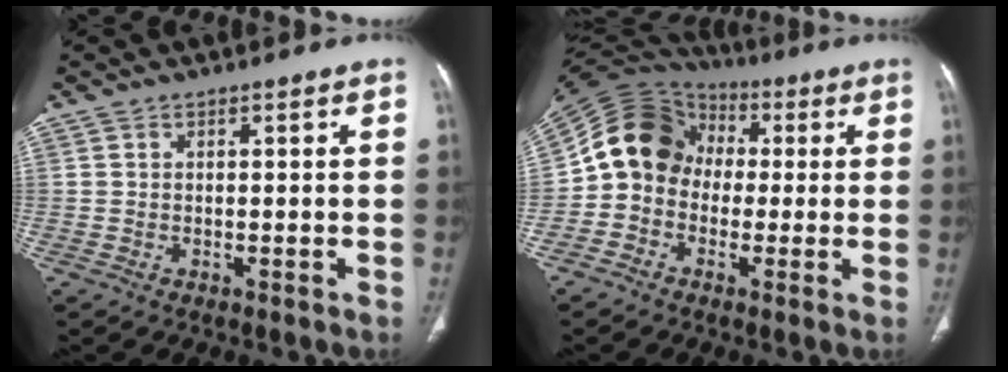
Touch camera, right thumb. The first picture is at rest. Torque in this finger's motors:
{"motor_torque": [1.64, 1.61, 0.87, -0.75, 0.11]}